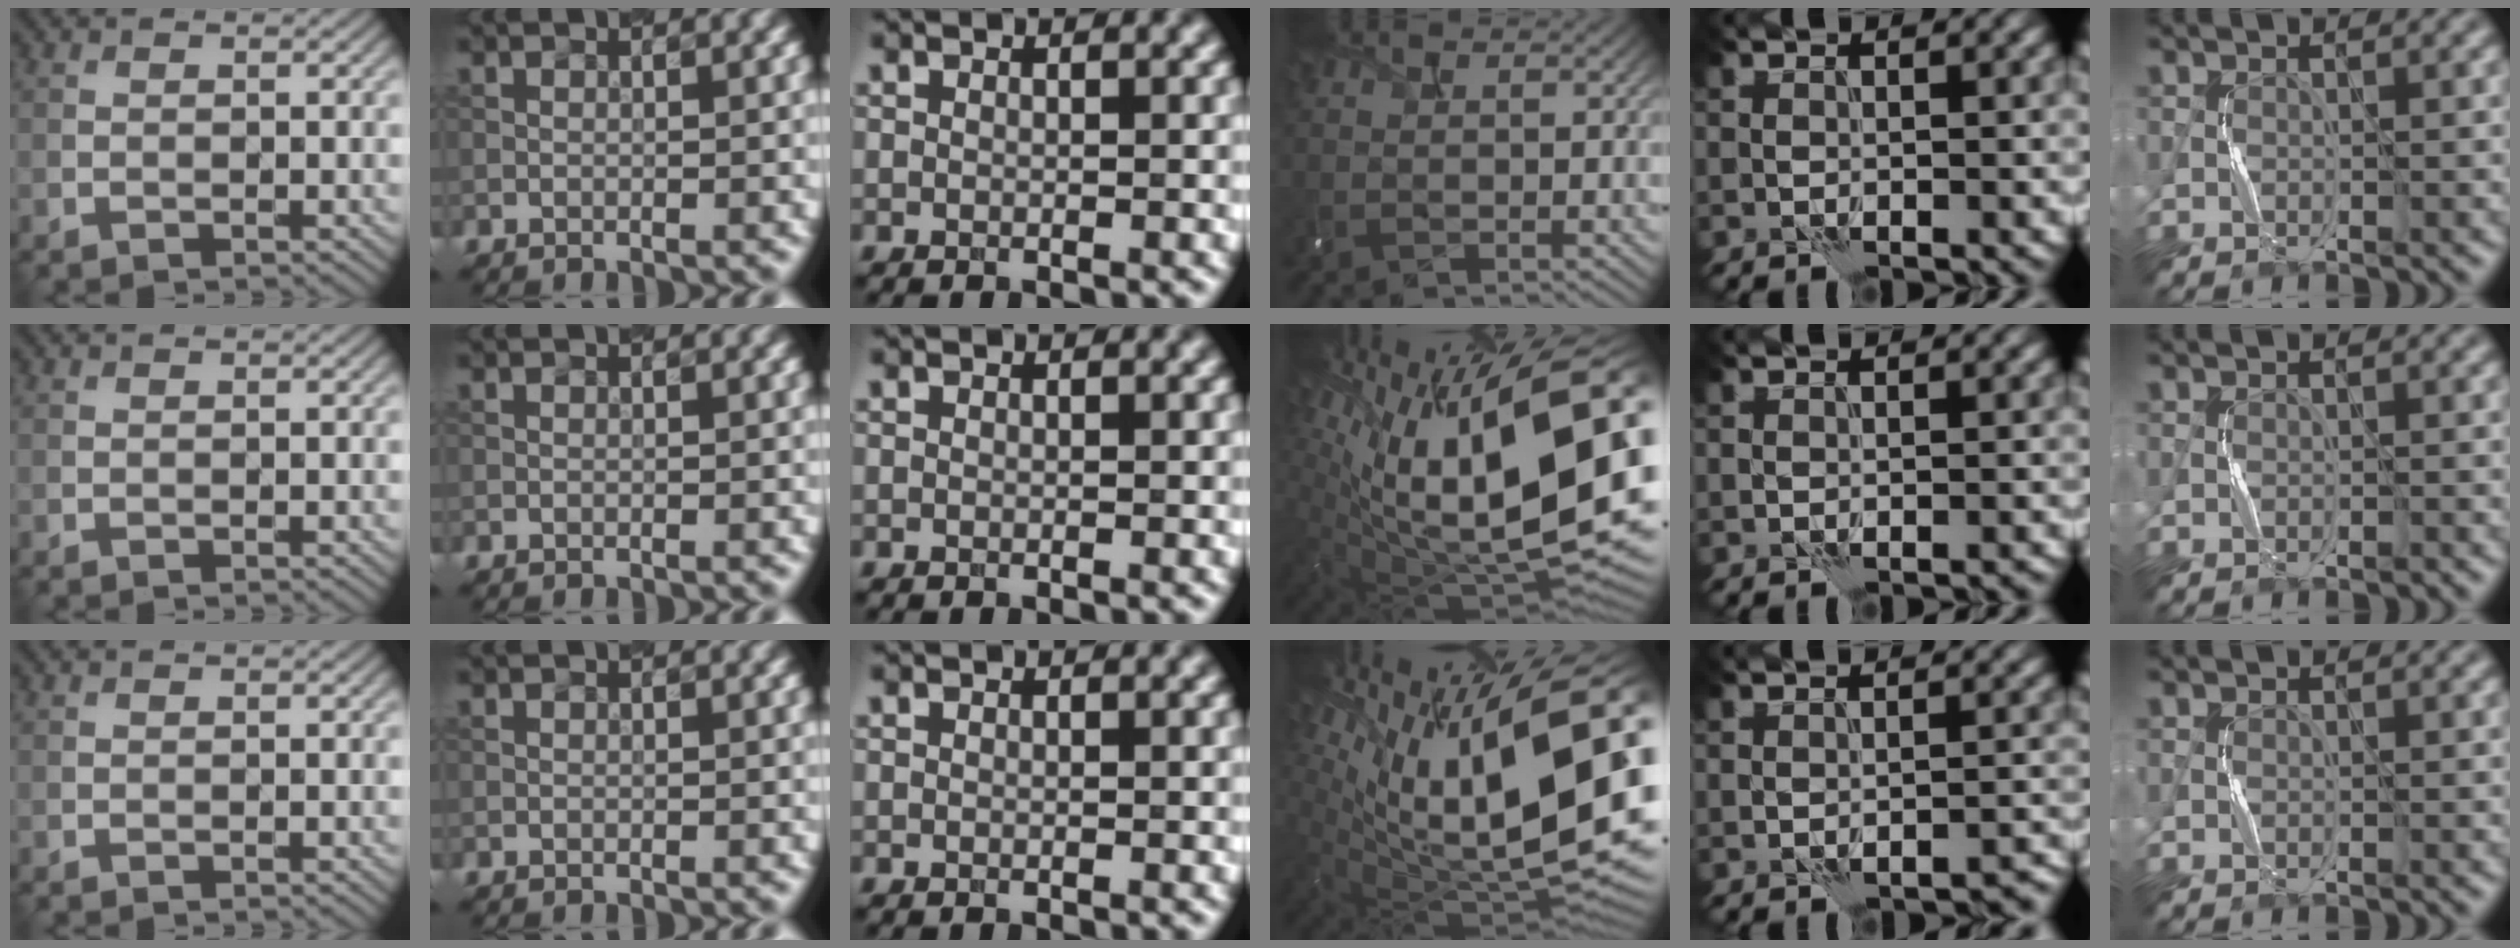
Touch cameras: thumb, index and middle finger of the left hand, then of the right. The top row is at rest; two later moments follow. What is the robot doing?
{"motion": "shake", "object": "tambourine"}